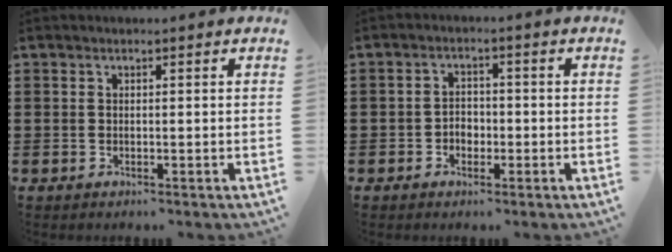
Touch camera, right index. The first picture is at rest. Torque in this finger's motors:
{"motor_torque": [2.14, 0.00, 0.04, 0.03]}